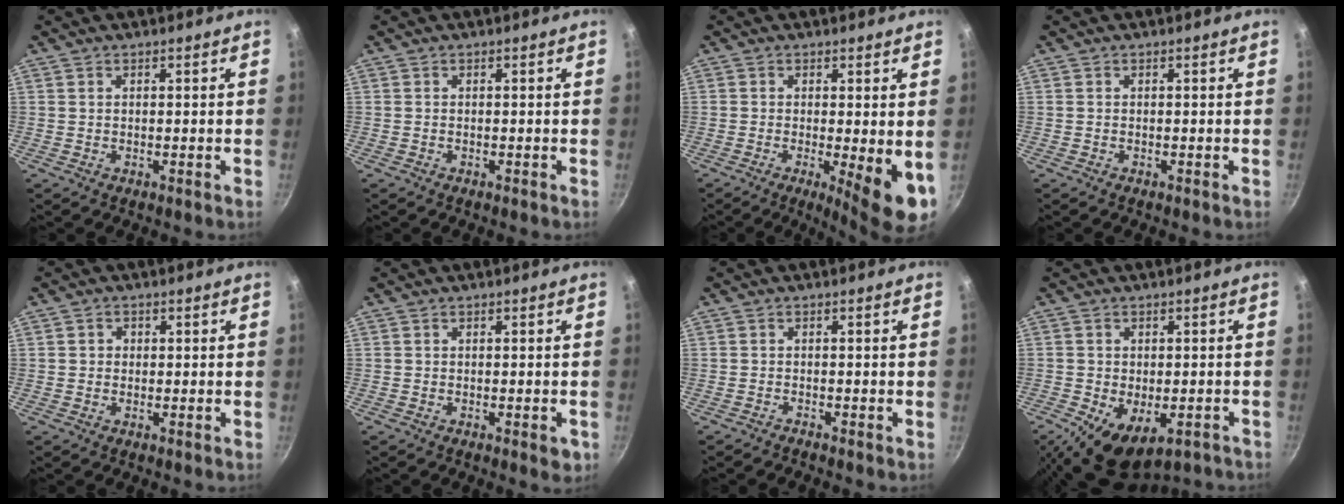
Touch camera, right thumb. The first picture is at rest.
{"total": 0.0}
{"total": 8.7, "force": [-1.4, 1.9, 8.3], "torque": [-0.104, -0.012, -0.012]}
{"total": 0.0}
{"total": 1.5, "force": [0.0, 1.4, 0.4], "torque": [0.000, 0.000, -0.004]}
{"total": 2.4, "force": [-0.9, 1.0, 2.0], "torque": [-0.027, -0.003, -0.014]}
{"total": 0.8, "force": [-0.8, -0.2, 0.0], "torque": [-0.013, 0.011, -0.014]}
{"total": 10.3, "force": [-4.6, 6.0, 7.1], "torque": [-0.107, -0.007, -0.055]}